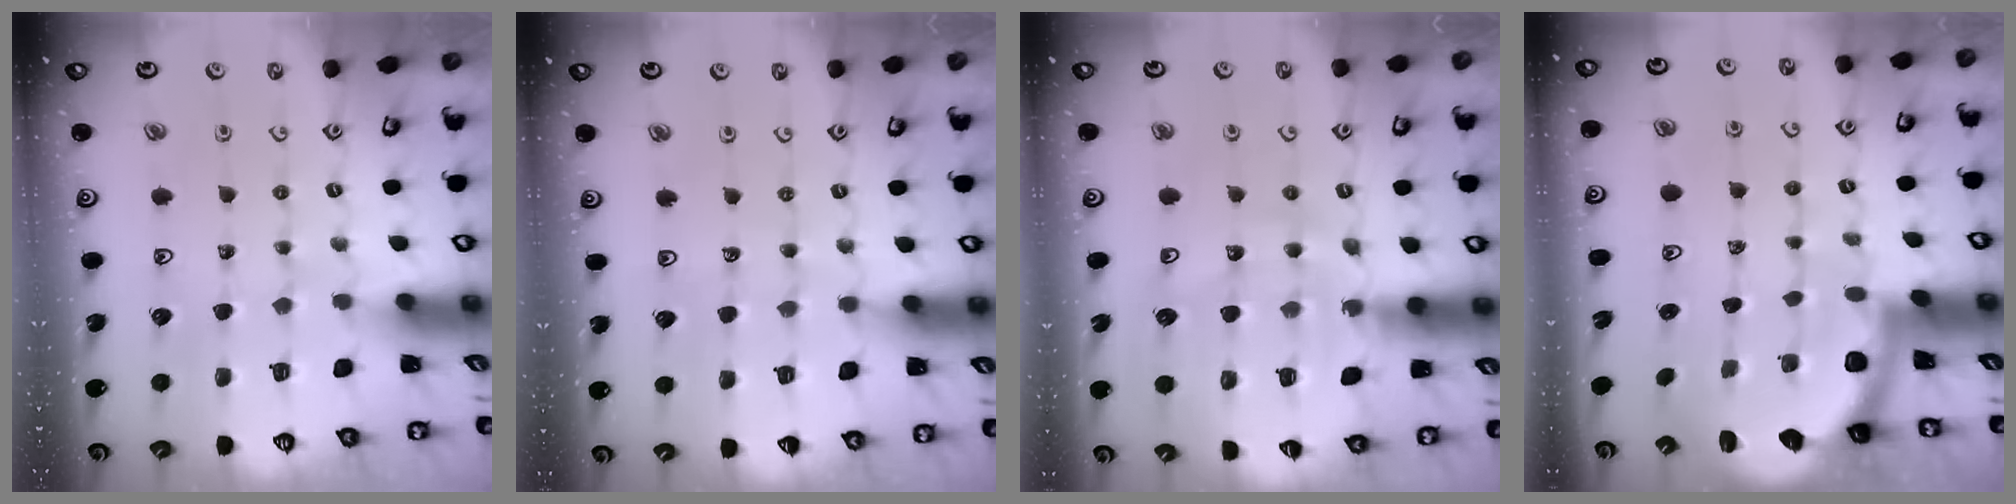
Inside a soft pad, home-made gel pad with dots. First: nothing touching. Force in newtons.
{"total": 3.7, "press": 3.7, "slide": 0.4}
{"total": 12.7, "press": 12.5, "slide": 2.4}
{"total": 2.2, "press": 2.1, "slide": 0.8}